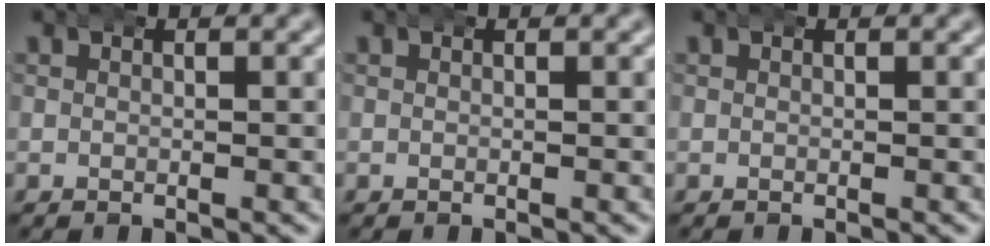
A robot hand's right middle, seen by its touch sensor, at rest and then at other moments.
{"total": 0.0}
{"total": 0.0}